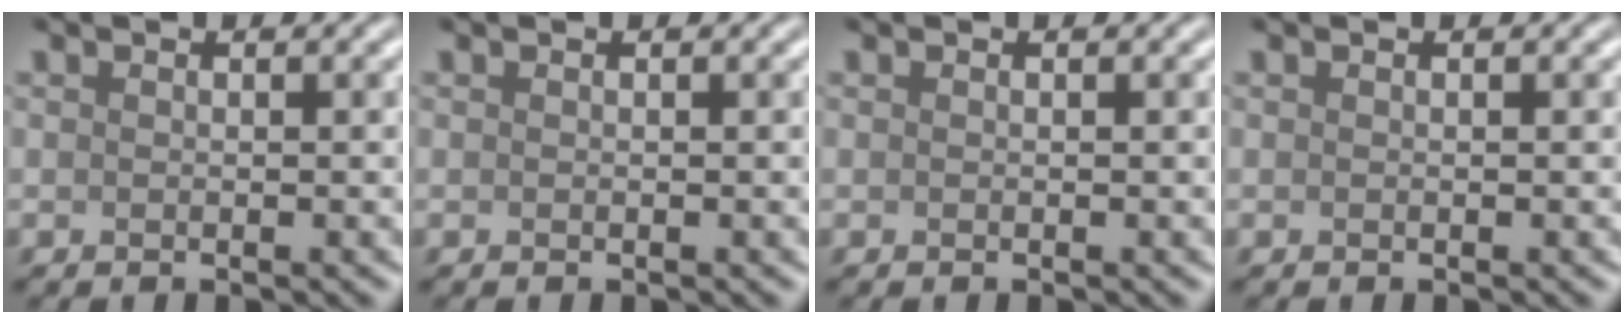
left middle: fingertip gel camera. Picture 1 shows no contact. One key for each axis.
{"total": 0.0}
{"total": 0.0}
{"total": 0.0}